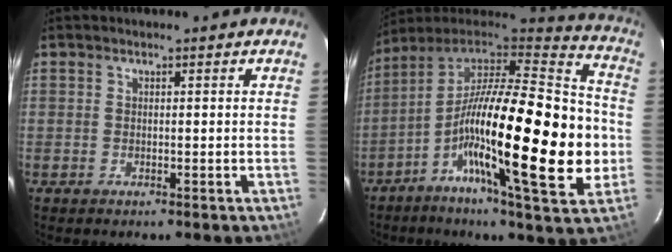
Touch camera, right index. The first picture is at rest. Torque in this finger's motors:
{"motor_torque": [2.14, 0.00, 1.05, 0.21]}